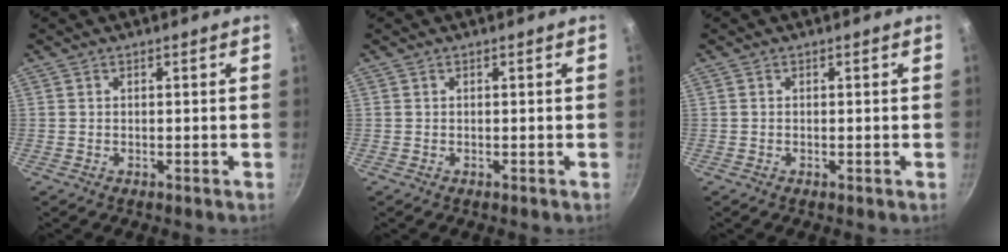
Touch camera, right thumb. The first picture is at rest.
{"total": 0.0}
{"total": 0.0}